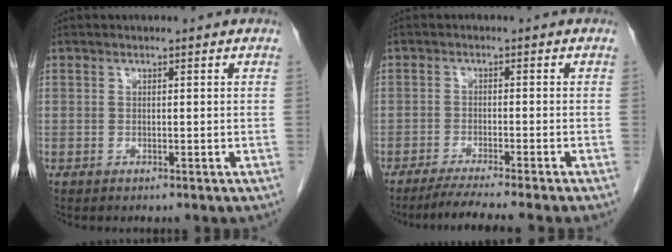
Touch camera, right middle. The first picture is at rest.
{"total": 7.1, "force": [-6.0, -1.4, 3.6], "torque": [-0.042, -0.021, -0.094]}